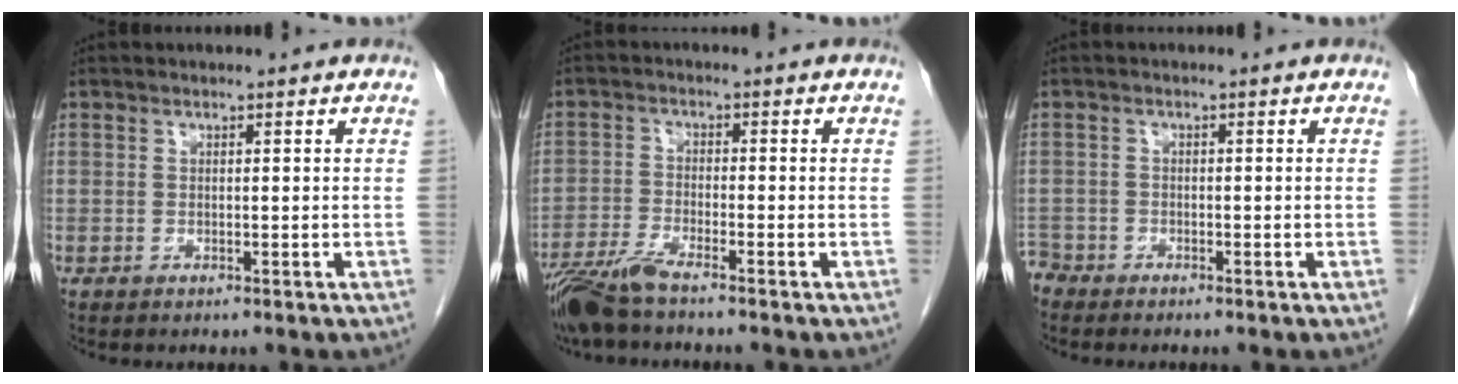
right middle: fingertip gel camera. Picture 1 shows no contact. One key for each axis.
{"total": 6.0, "fx": -5.0, "fy": 0.1, "fz": 3.3, "tx": -0.070, "ty": -0.021, "tz": -0.099}
{"total": 2.1, "fx": -2.0, "fy": 0.6, "fz": -0.2, "tx": 0.004, "ty": -0.004, "tz": -0.040}